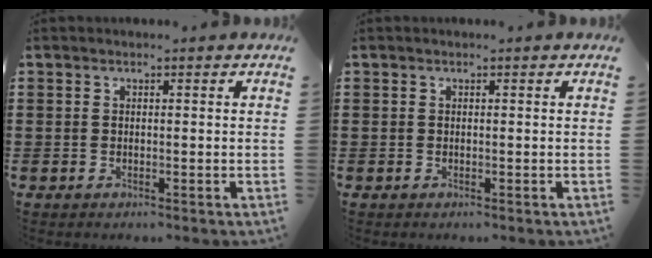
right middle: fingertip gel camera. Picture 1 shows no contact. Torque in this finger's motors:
{"motor_torque": [-0.07, 0.08, -0.04, -0.01]}